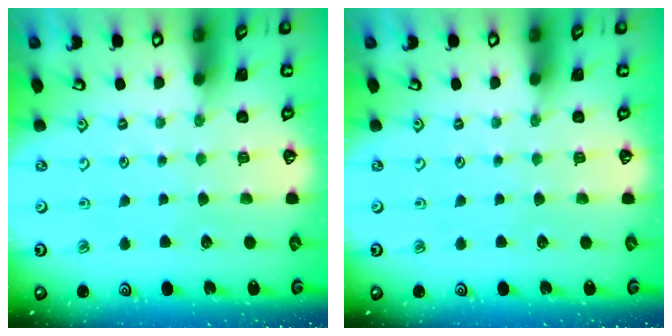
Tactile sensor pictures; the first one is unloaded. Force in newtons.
{"total": 0.0}